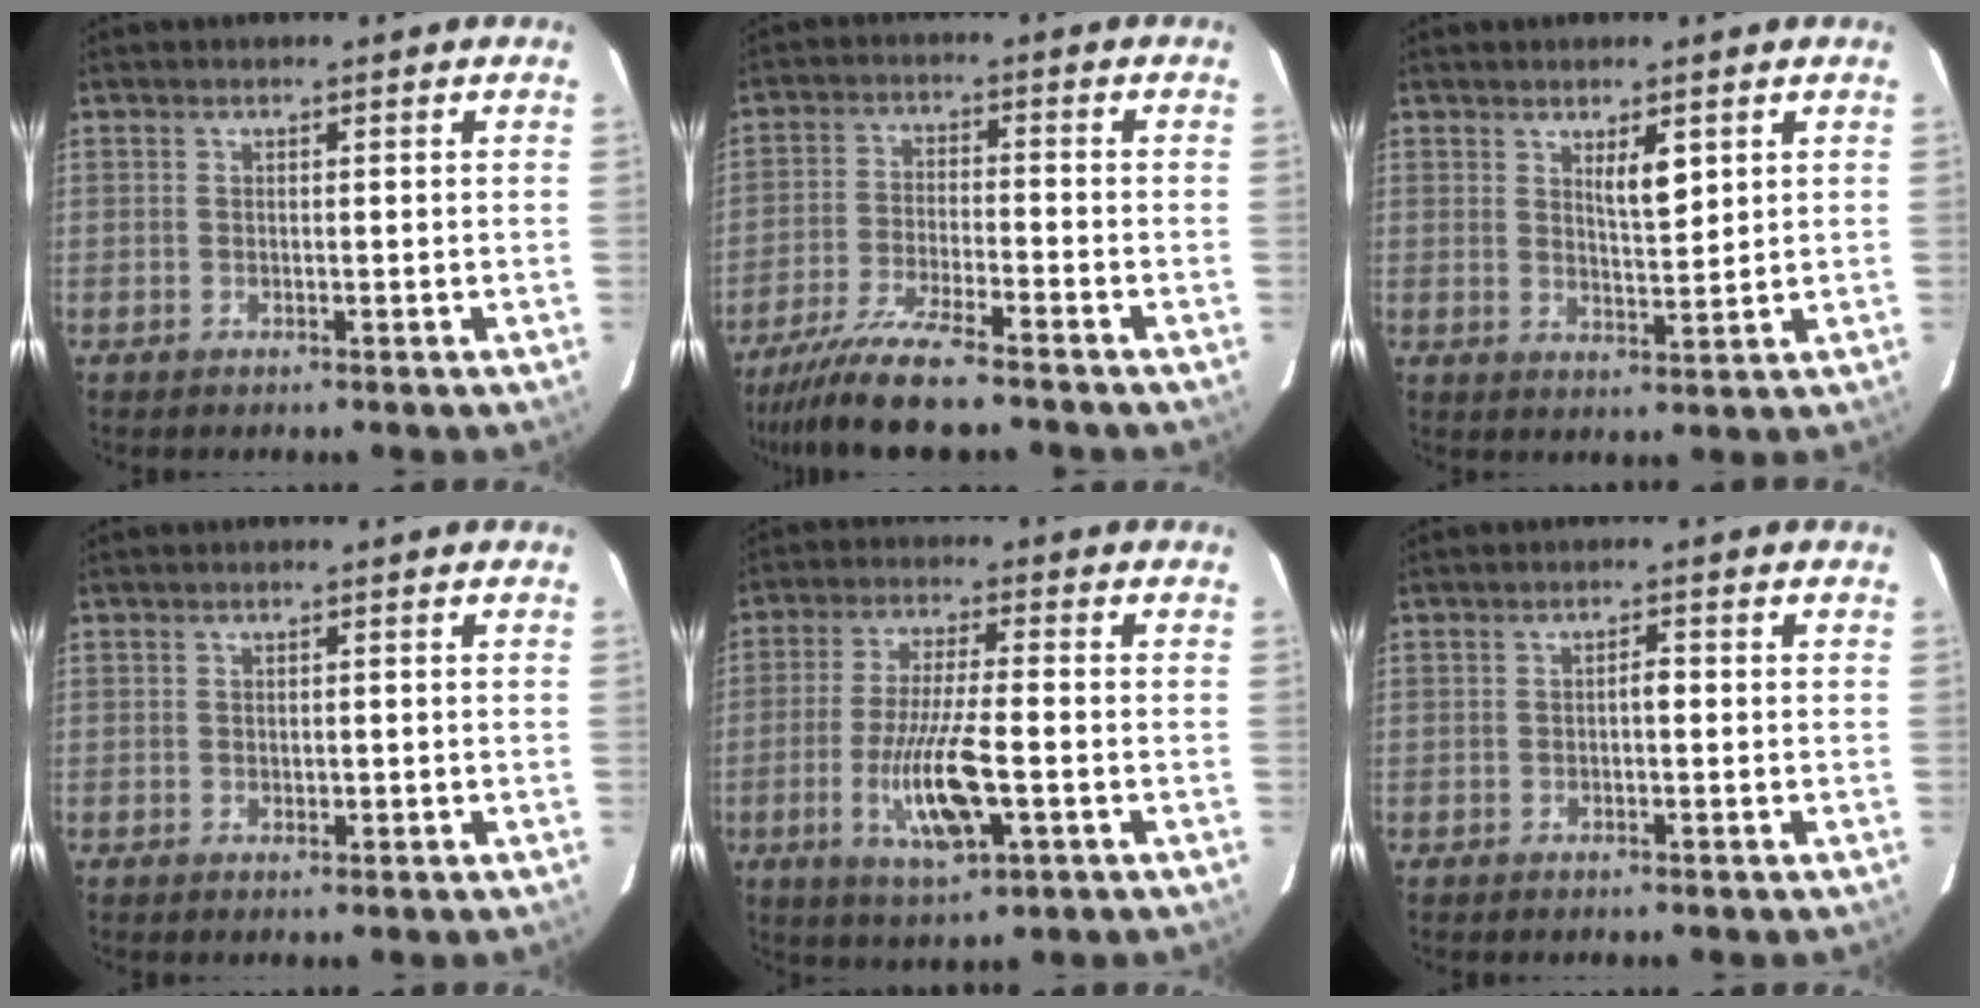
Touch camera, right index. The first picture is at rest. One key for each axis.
{"total": 9.6, "fx": -8.1, "fy": 0.1, "fz": 5.2, "tx": -0.090, "ty": -0.029, "tz": -0.141}
{"total": 3.9, "fx": 1.9, "fy": 0.9, "fz": 3.3, "tx": -0.058, "ty": -0.004, "tz": 0.036}
{"total": 1.0, "fx": -0.2, "fy": 0.6, "fz": 0.7, "tx": -0.011, "ty": 0.000, "tz": -0.002}
{"total": 11.0, "fx": -3.2, "fy": 1.7, "fz": 10.3, "tx": -0.201, "ty": -0.013, "tz": -0.055}
{"total": 1.3, "fx": -0.2, "fy": 0.4, "fz": 1.2, "tx": -0.017, "ty": 0.004, "tz": -0.005}